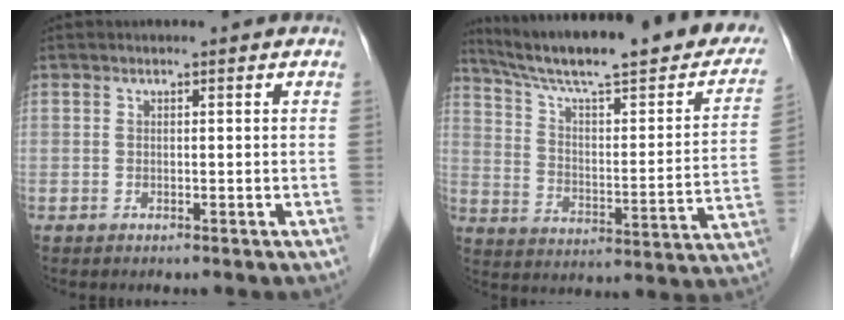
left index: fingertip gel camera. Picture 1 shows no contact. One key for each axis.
{"total": 28.3, "fx": 23.0, "fy": 3.8, "fz": 16.0, "tx": -0.245, "ty": -0.024, "tz": 0.312}